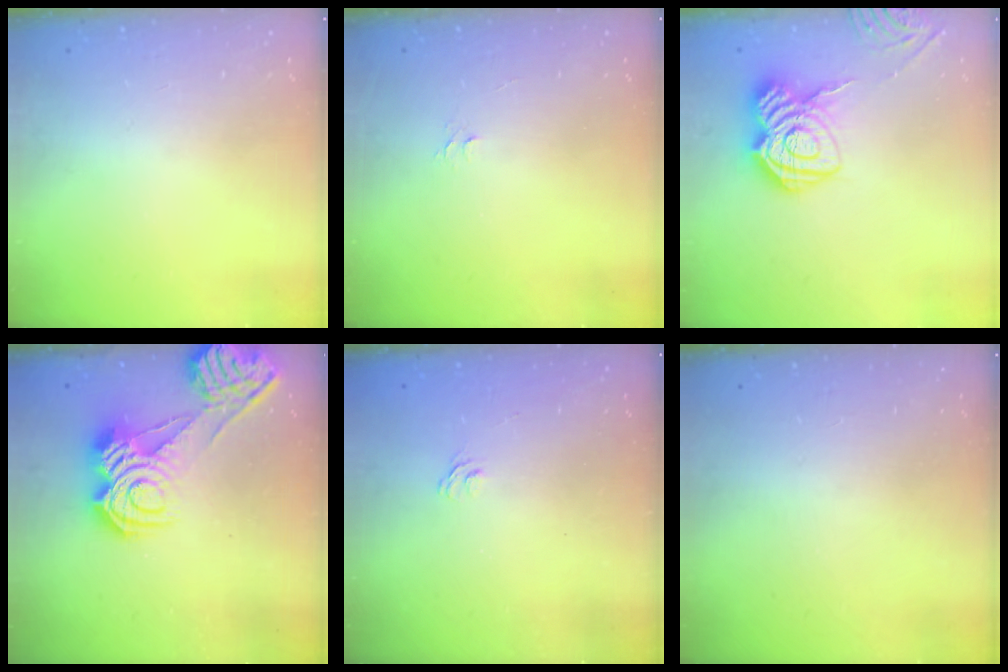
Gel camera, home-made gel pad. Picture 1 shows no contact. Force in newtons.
{"total": 3.7, "press": 3.7, "slide": 0.4}
{"total": 13.3, "press": 13.3, "slide": 0.8}
{"total": 12.3, "press": 12.2, "slide": 1.2}
{"total": 3.1, "press": 2.8, "slide": 1.3}
{"total": 0.0}